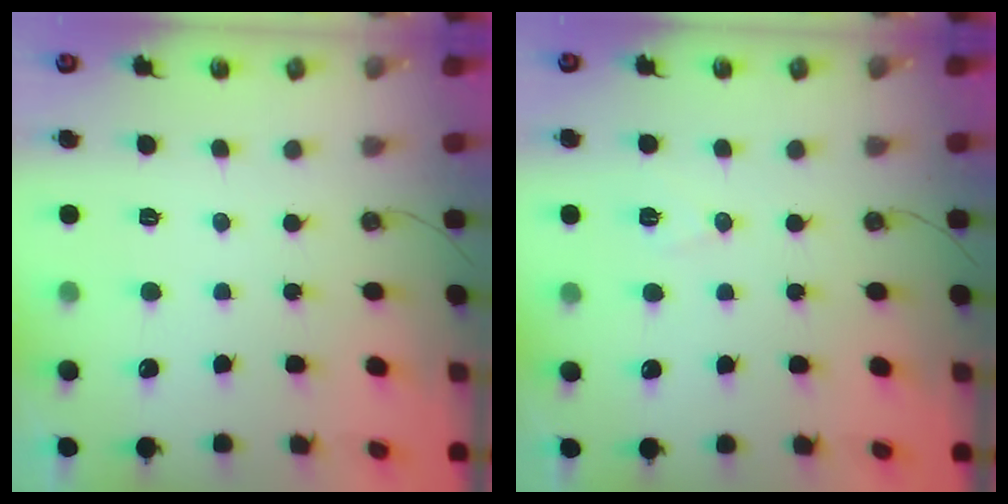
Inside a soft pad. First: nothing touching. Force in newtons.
{"total": 5.9, "press": 4.3, "slide": 4.0}